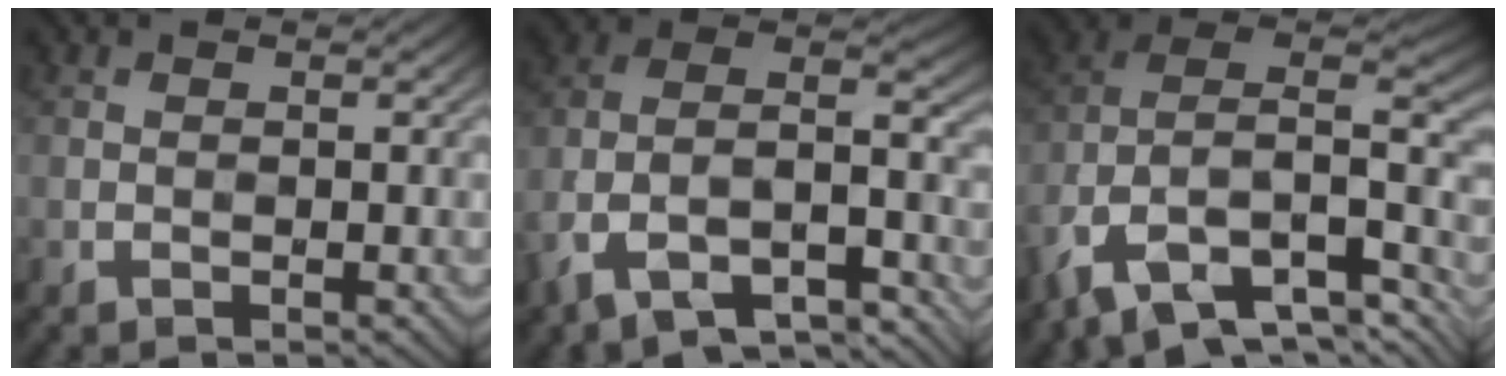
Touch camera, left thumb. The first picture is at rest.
{"total": 15.5, "force": [-9.8, 6.6, 10.0], "torque": [-0.209, -0.030, -0.155]}
{"total": 16.3, "force": [-7.3, 9.9, 10.8], "torque": [-0.248, -0.027, -0.112]}